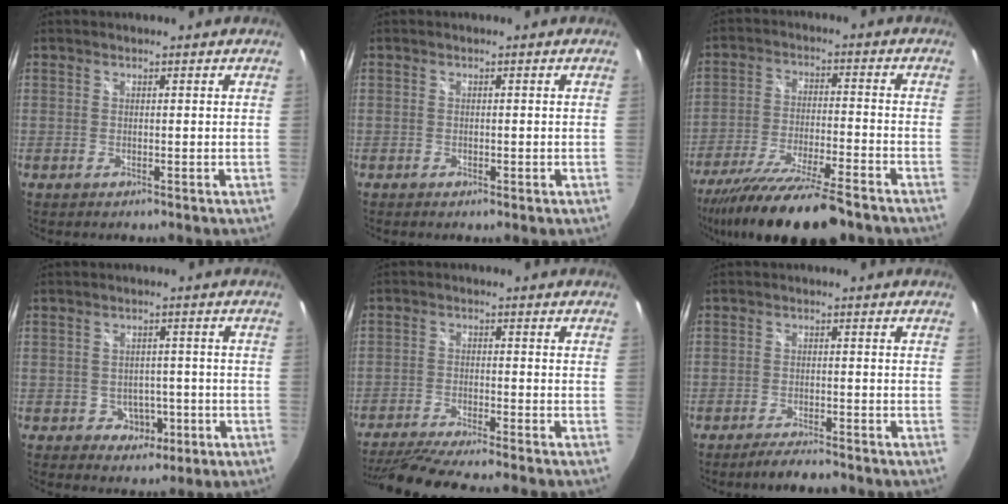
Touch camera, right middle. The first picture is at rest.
{"total": 0.9, "force": [-0.5, 0.4, 0.6], "torque": [-0.009, -0.002, -0.008]}
{"total": 18.6, "force": [-15.1, 2.5, 10.6], "torque": [-0.207, -0.042, -0.249]}
{"total": 4.9, "force": [-1.7, 4.2, 1.9], "torque": [-0.040, 0.010, -0.008]}
{"total": 13.0, "force": [-11.4, 0.0, 6.3], "torque": [-0.138, -0.025, -0.190]}
{"total": 4.8, "force": [-4.2, 0.6, 2.4], "torque": [-0.056, -0.008, -0.072]}